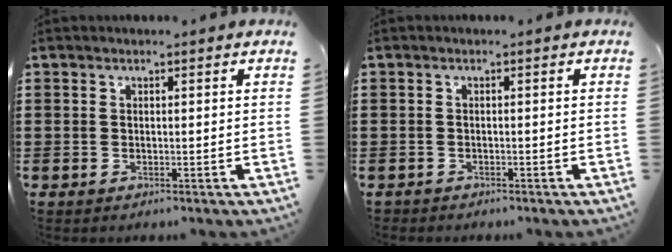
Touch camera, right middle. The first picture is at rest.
{"total": 0.7, "force": [-0.7, 0.1, -0.2], "torque": [0.000, 0.002, -0.017]}